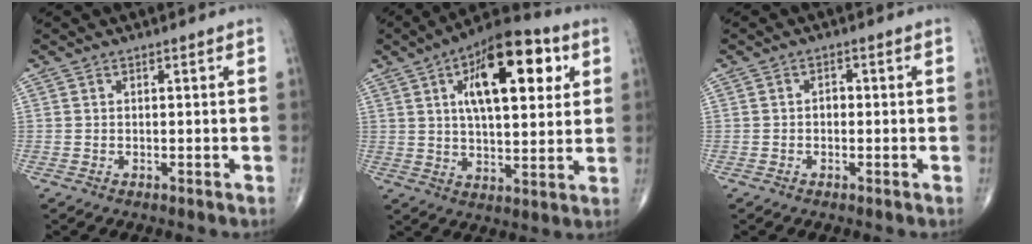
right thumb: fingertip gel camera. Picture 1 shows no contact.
{"total": 19.8, "force": [6.7, 8.7, 16.4], "torque": [-0.224, -0.003, 0.101]}
{"total": 1.5, "force": [-0.2, 1.1, 1.0], "torque": [-0.008, 0.006, -0.007]}